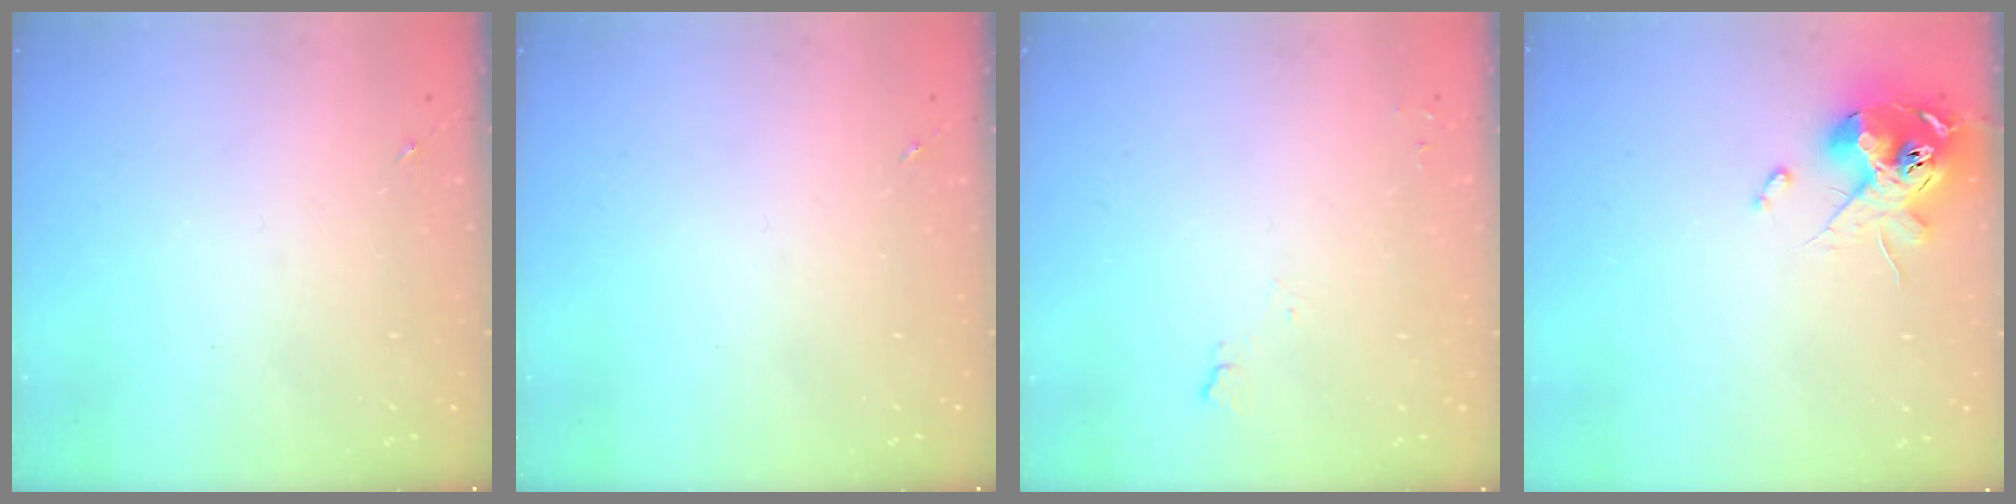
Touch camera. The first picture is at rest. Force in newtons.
{"total": 0.0}
{"total": 5.1, "press": 5.1, "slide": 0.6}
{"total": 14.1, "press": 14.0, "slide": 1.7}